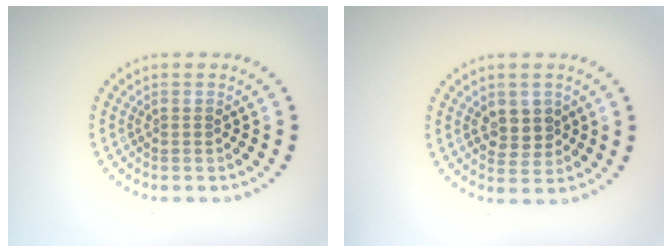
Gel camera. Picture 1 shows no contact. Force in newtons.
{"total": 2.6, "press": 2.6, "slide": 0.4}